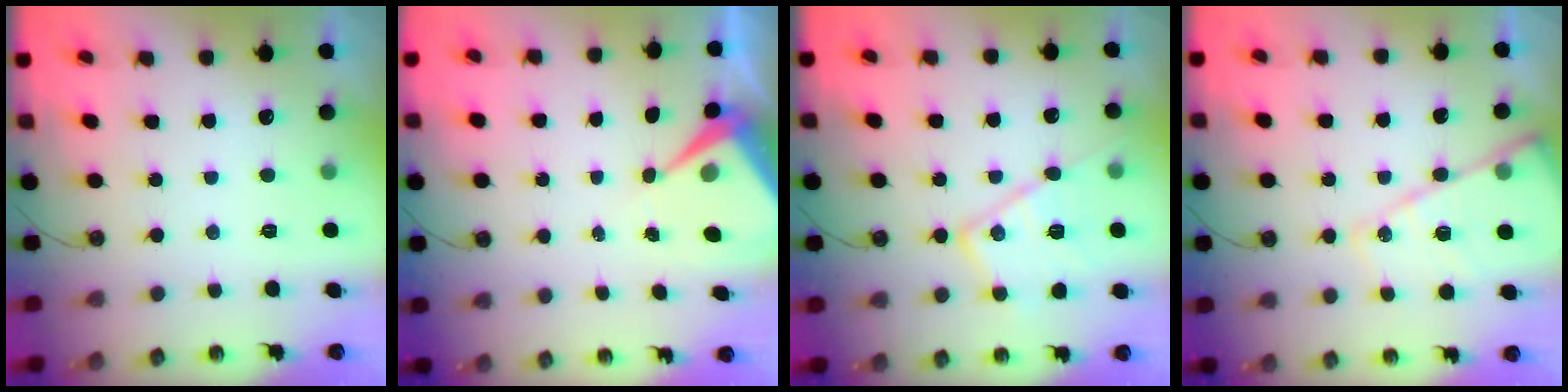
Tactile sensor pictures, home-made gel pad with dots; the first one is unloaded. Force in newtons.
{"total": 6.9, "press": 6.9, "slide": 0.4}
{"total": 15.2, "press": 15.2, "slide": 0.7}
{"total": 15.8, "press": 15.8, "slide": 1.5}